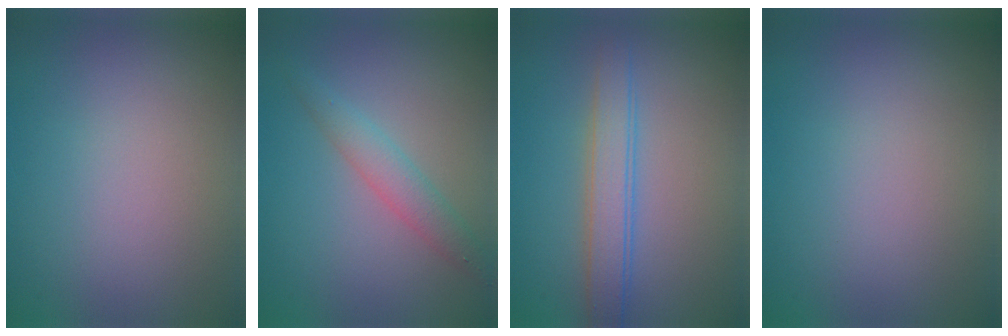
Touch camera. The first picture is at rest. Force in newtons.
{"total": 2.3, "press": 2.3, "slide": 0.1}
{"total": 2.9, "press": 2.9, "slide": 0.0}
{"total": 0.0}